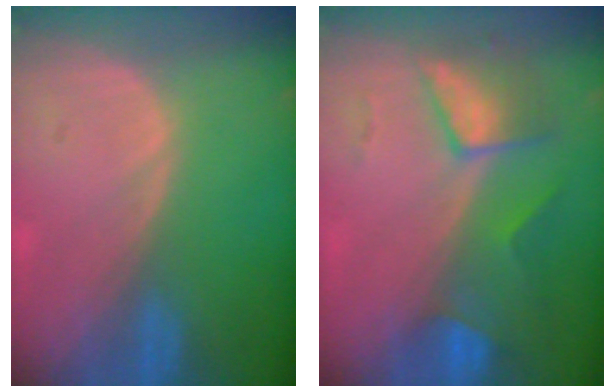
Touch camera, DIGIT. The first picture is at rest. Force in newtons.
{"total": 7.6, "press": 6.7, "slide": 3.5}